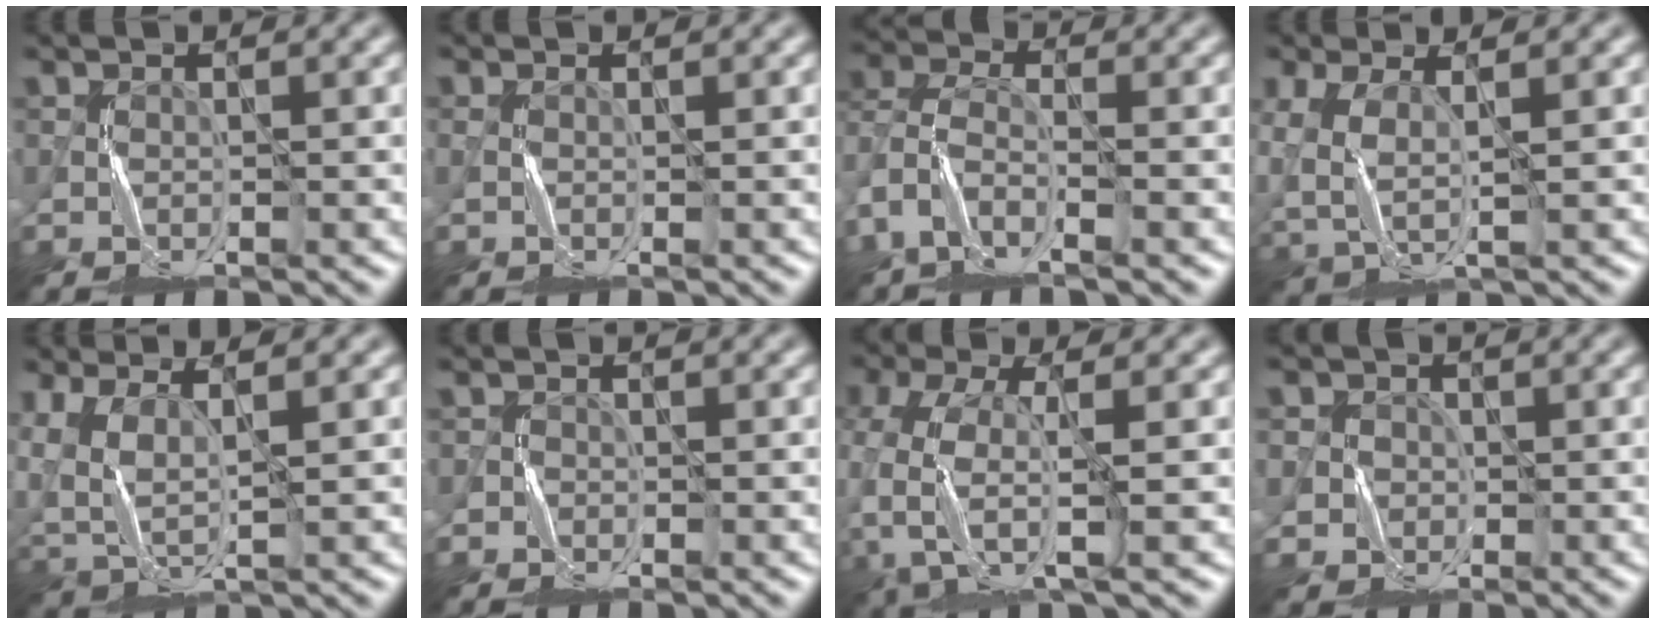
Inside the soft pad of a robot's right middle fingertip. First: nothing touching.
{"total": 0.0}
{"total": 3.8, "force": [-2.4, 1.8, 2.3], "torque": [-0.056, 0.001, -0.064]}
{"total": 3.6, "force": [0.2, 1.9, 3.1], "torque": [-0.087, -0.007, 0.005]}
{"total": 6.3, "force": [2.2, 3.2, 5.0], "torque": [-0.125, 0.003, 0.047]}
{"total": 1.0, "force": [-0.6, 0.8, -0.3], "torque": [0.011, -0.001, -0.013]}
{"total": 7.3, "force": [-2.9, 3.4, 5.7], "torque": [-0.150, -0.011, -0.067]}
{"total": 3.4, "force": [0.2, 3.4, 0.3], "torque": [-0.002, 0.008, 0.000]}